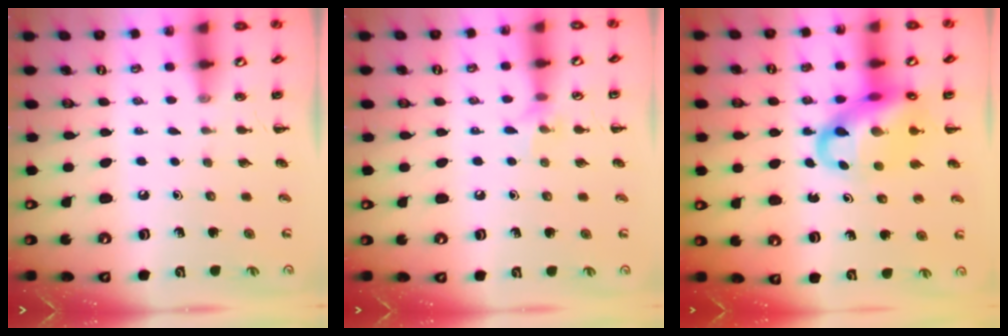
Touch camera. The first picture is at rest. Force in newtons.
{"total": 6.4, "press": 6.2, "slide": 1.5}
{"total": 14.7, "press": 14.2, "slide": 3.8}